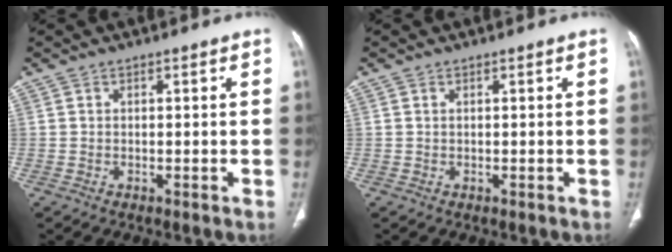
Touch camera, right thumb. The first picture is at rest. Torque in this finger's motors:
{"motor_torque": [0.30, 0.09, 0.03, -0.38, 0.03]}